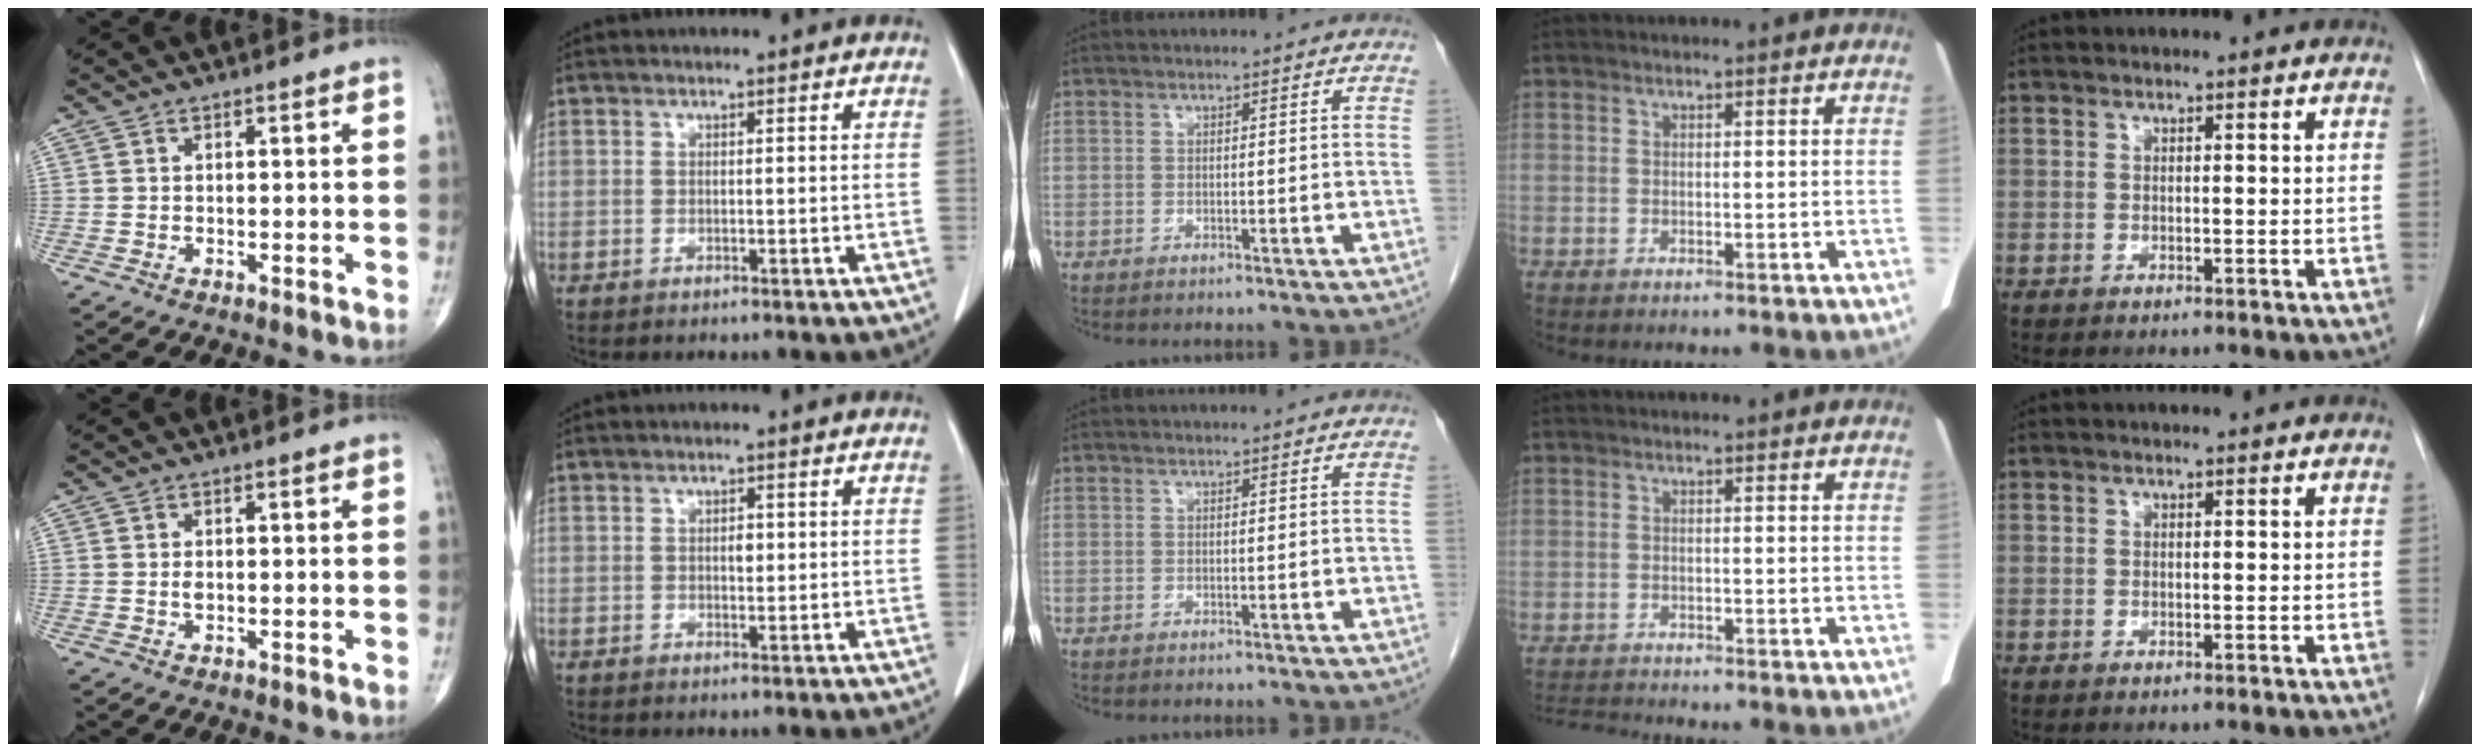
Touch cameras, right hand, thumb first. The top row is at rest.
{"thumb": {"total": 0.9, "force": [0.1, 0.4, 0.8], "torque": [-0.017, -0.003, 0.004]}, "index": {"total": 1.1, "force": [0.0, 0.3, 1.1], "torque": [-0.020, 0.001, 0.001]}, "ring": {"total": 2.3, "force": [-2.2, -0.5, 0.0], "torque": [-0.007, -0.016, -0.039]}}